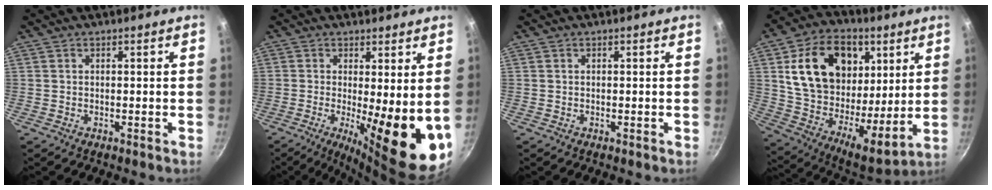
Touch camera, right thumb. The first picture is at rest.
{"total": 14.2, "force": [-1.3, 3.6, 13.6], "torque": [-0.171, -0.025, -0.014]}
{"total": 0.0}
{"total": 25.2, "force": [9.0, 17.0, 16.3], "torque": [-0.252, -0.031, 0.150]}